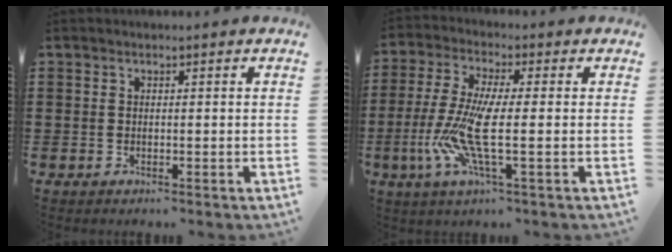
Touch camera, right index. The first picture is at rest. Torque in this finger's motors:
{"motor_torque": [2.14, 0.00, 0.52, 0.19]}